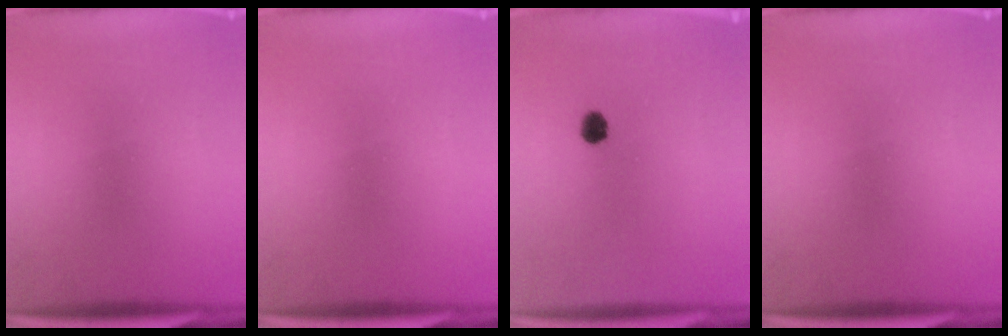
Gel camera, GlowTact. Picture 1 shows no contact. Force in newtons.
{"total": 0.0}
{"total": 2.7}
{"total": 0.0}